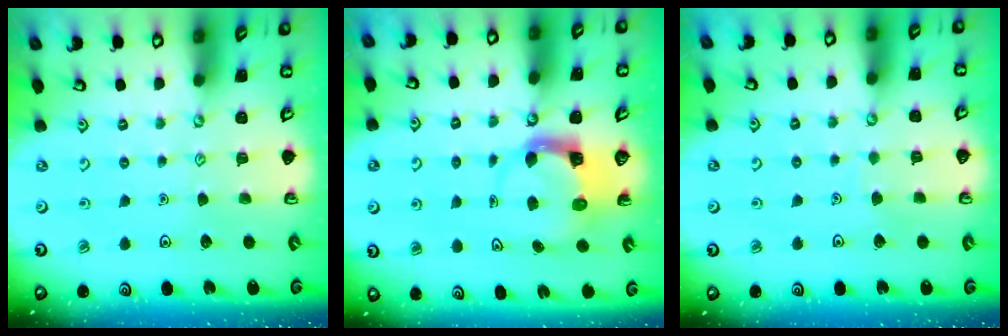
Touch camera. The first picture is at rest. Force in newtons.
{"total": 3.6, "press": 3.6, "slide": 0.5}
{"total": 2.7, "press": 2.7, "slide": 0.2}